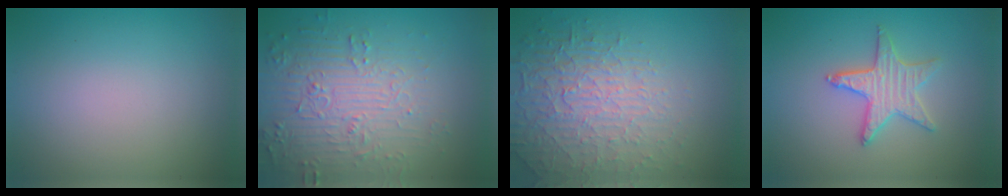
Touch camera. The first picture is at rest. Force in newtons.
{"total": 4.4, "press": 4.3, "slide": 0.7}
{"total": 4.2, "press": 4.0, "slide": 1.3}
{"total": 3.1, "press": 3.0, "slide": 0.6}